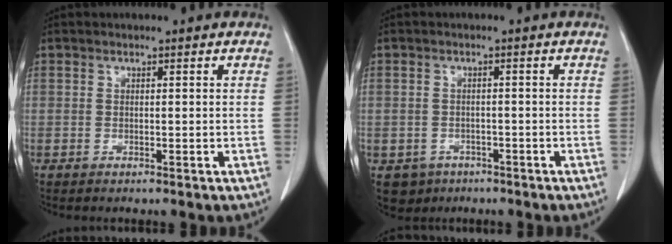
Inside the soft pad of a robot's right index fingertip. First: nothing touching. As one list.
[{"total": 4.0, "force": [-2.2, 3.3, 0.5], "torque": [-0.005, 0.007, -0.029]}]